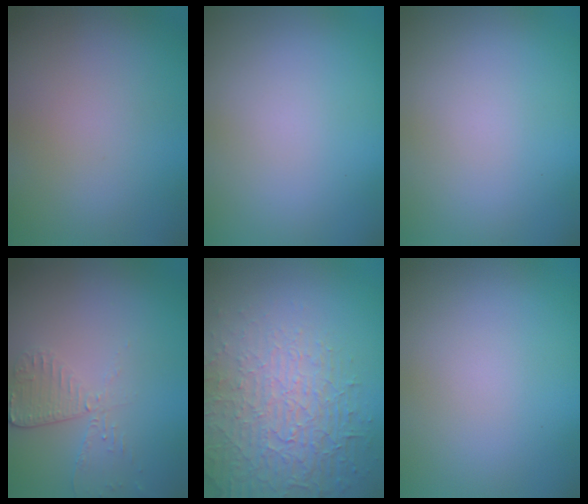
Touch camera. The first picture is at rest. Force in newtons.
{"total": 0.0}
{"total": 0.0}
{"total": 2.7, "press": 2.4, "slide": 1.2}
{"total": 4.9, "press": 4.4, "slide": 2.1}
{"total": 0.0}